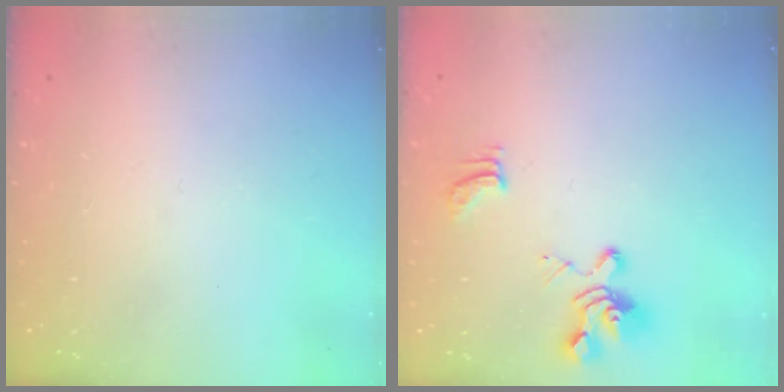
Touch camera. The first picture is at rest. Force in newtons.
{"total": 8.3, "press": 8.1, "slide": 1.4}